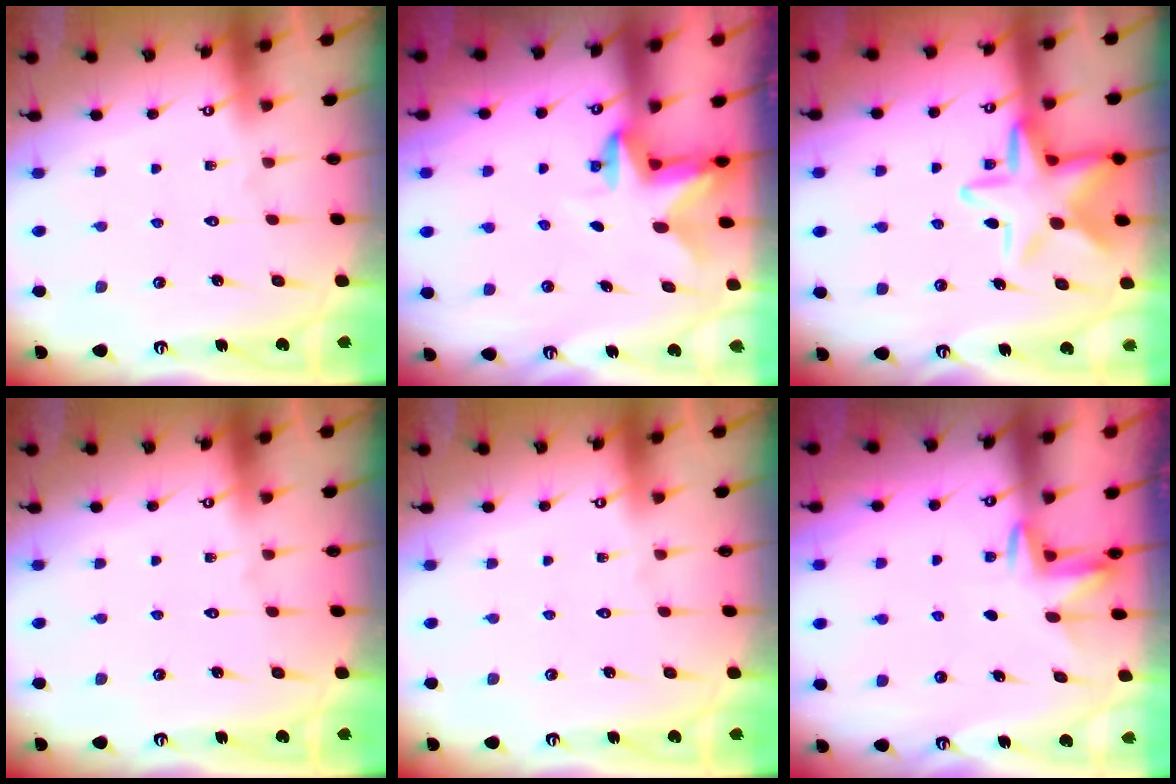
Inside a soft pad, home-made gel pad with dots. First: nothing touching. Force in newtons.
{"total": 2.7, "press": 2.6, "slide": 0.6}
{"total": 14.2, "press": 14.1, "slide": 1.6}
{"total": 0.0}
{"total": 0.0}
{"total": 2.6, "press": 2.6, "slide": 0.4}